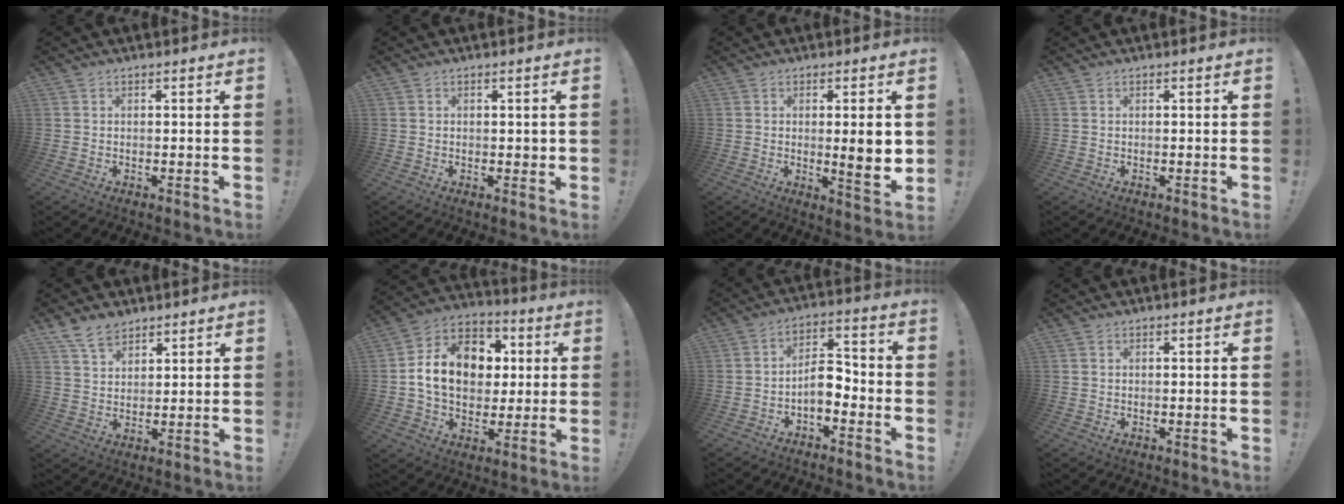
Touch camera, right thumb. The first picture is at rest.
{"total": 1.4, "force": [0.0, 1.1, 0.9], "torque": [-0.009, 0.004, -0.002]}
{"total": 8.4, "force": [0.6, 1.3, 8.2], "torque": [-0.102, -0.018, 0.007]}
{"total": 0.0}
{"total": 7.6, "force": [5.8, 4.1, 2.6], "torque": [-0.056, -0.027, 0.115]}
{"total": 17.2, "force": [2.3, 13.3, 10.5], "torque": [-0.154, 0.012, 0.052]}
{"total": 8.5, "force": [-3.6, 4.8, 6.0], "torque": [-0.107, 0.022, -0.065]}
{"total": 0.0}